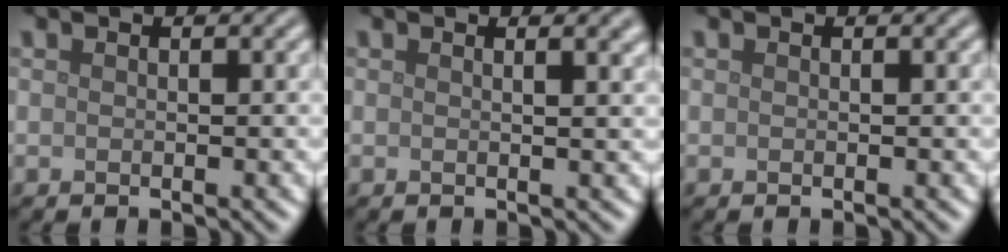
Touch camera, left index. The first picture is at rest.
{"total": 2.2, "force": [1.1, 0.9, 1.7], "torque": [-0.006, 0.004, 0.002]}
{"total": 0.0}